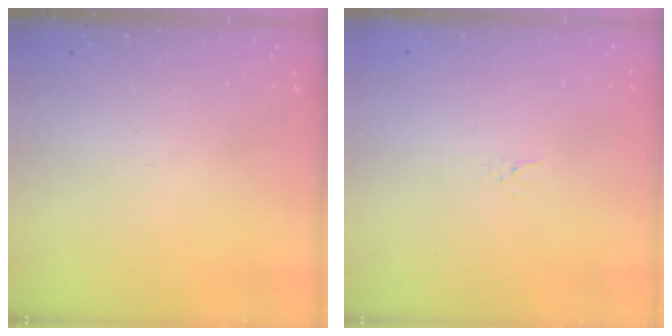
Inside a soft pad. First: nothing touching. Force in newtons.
{"total": 1.5, "press": 1.5, "slide": 0.1}